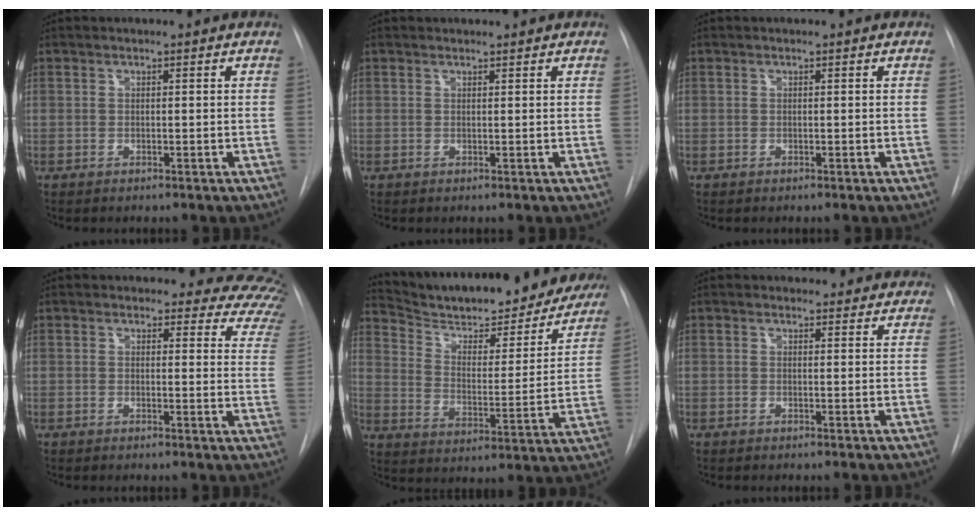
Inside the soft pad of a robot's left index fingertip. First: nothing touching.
{"total": 0.0}
{"total": 0.0}
{"total": 11.6, "force": [10.5, 4.4, 2.2], "torque": [0.023, -0.067, 0.066]}
{"total": 25.7, "force": [23.0, 5.7, 9.8], "torque": [-0.153, -0.044, 0.310]}
{"total": 5.4, "force": [4.9, 2.3, 0.4], "torque": [0.020, 0.000, 0.035]}